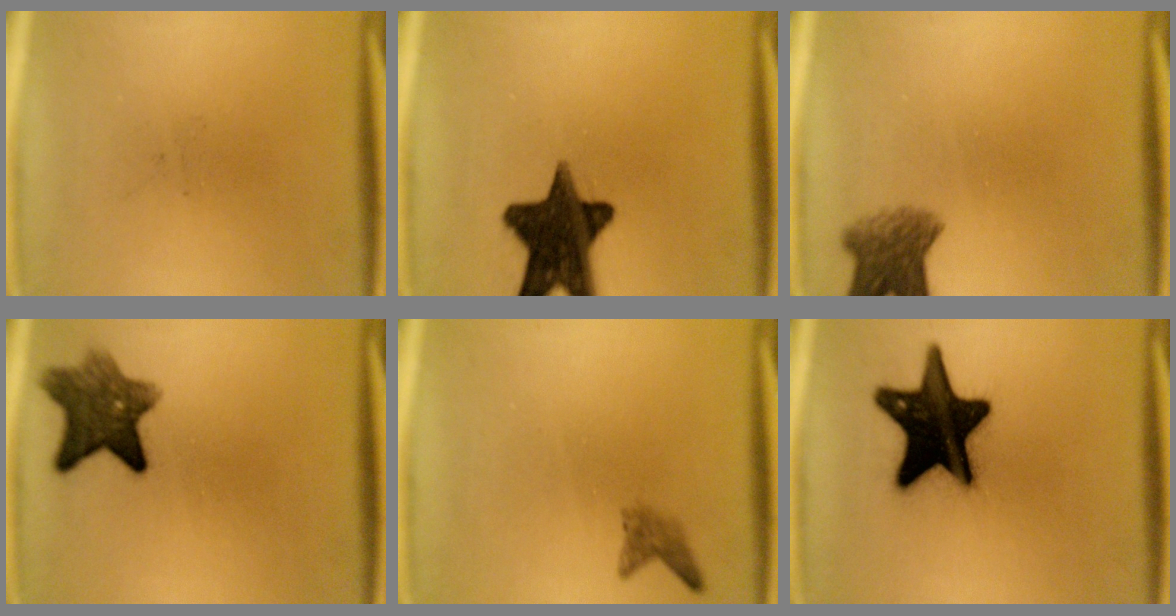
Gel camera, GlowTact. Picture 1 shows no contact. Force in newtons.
{"total": 16.4}
{"total": 5.5}
{"total": 8.4}
{"total": 1.6}
{"total": 19.9}